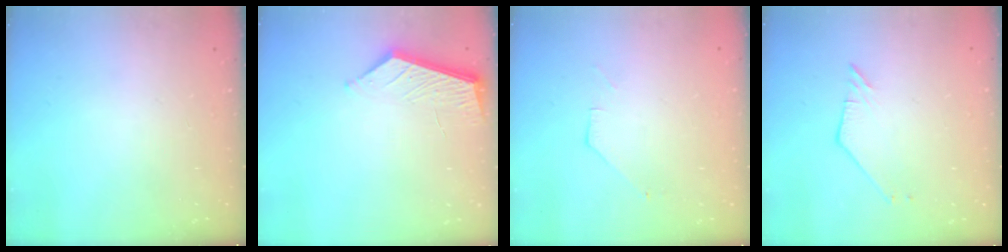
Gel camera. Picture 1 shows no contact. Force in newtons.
{"total": 5.8, "press": 5.8, "slide": 0.4}
{"total": 1.0, "press": 1.0, "slide": 0.2}
{"total": 2.2, "press": 2.2, "slide": 0.1}